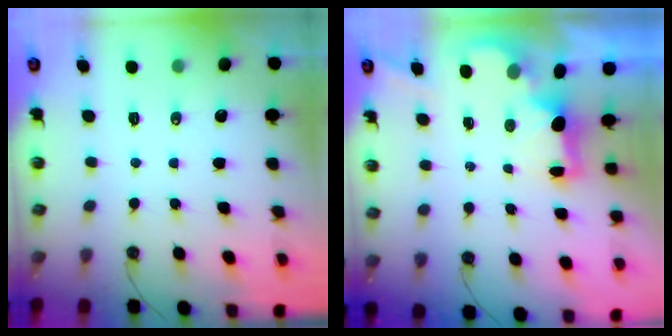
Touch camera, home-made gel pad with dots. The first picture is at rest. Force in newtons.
{"total": 2.1, "press": 2.0, "slide": 0.7}